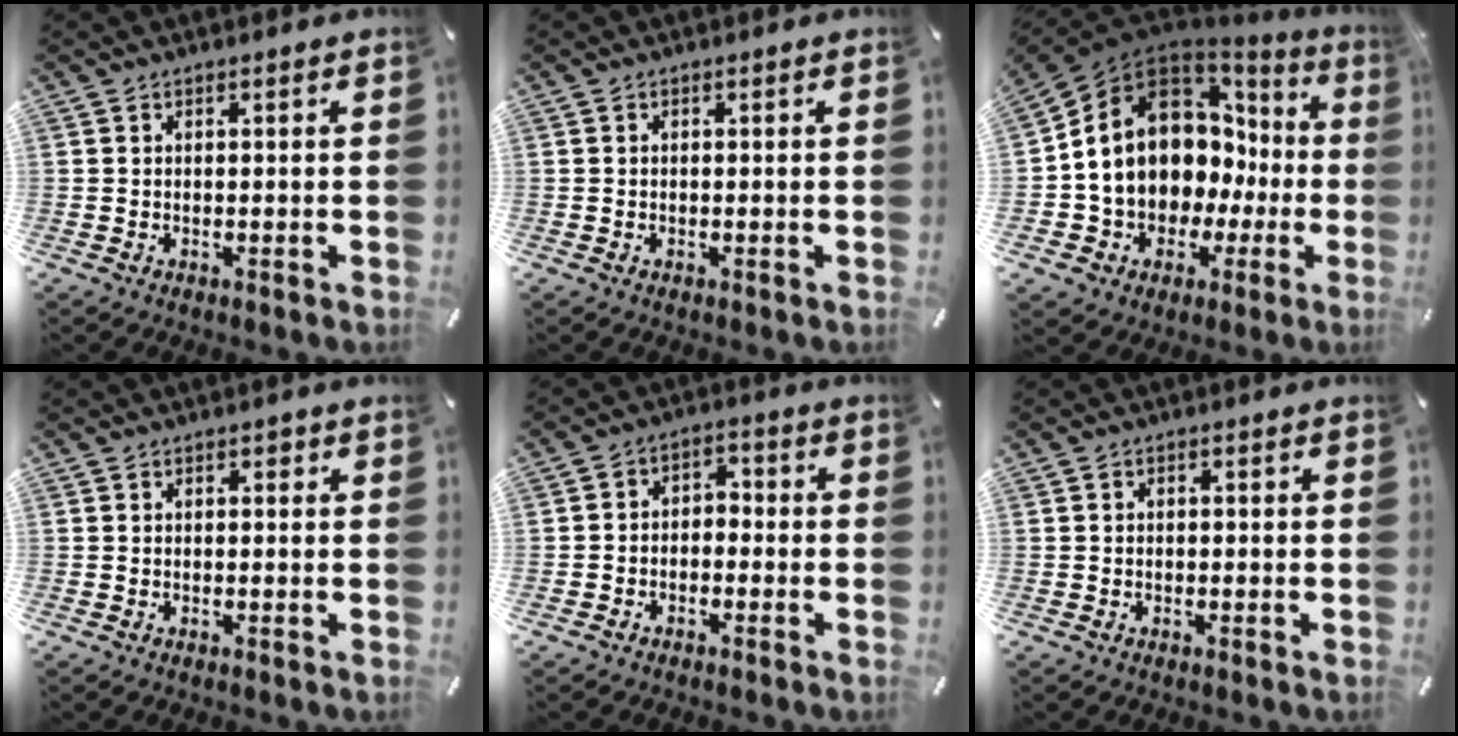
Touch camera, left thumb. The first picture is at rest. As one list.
[{"total": 0.0}, {"total": 14.3, "force": [2.8, 11.3, 8.3], "torque": [-0.174, -0.033, 0.052]}, {"total": 0.9, "force": [0.2, 0.8, 0.5], "torque": [-0.002, 0.004, -0.001]}, {"total": 4.1, "force": [-3.0, 2.7, 1.0], "torque": [-0.016, 0.018, -0.061]}, {"total": 0.8, "force": [-0.4, 0.6, 0.4], "torque": [-0.008, 0.003, -0.010]}]